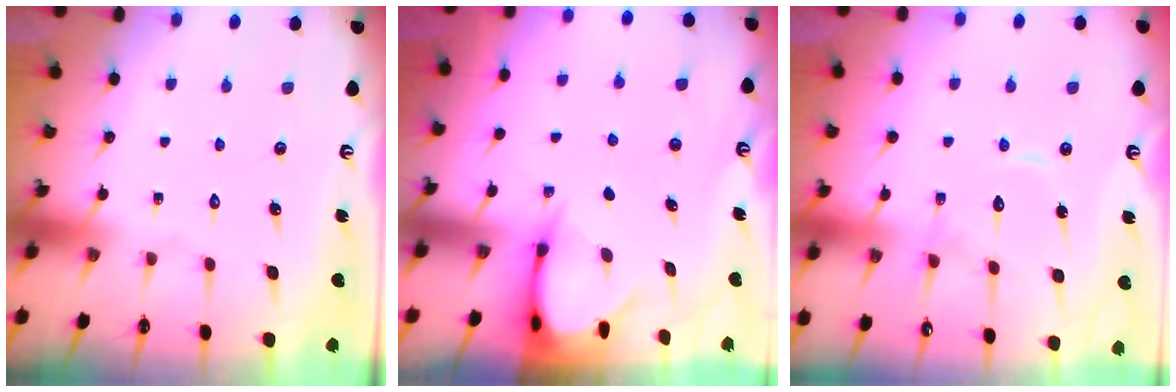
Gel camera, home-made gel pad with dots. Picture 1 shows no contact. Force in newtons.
{"total": 3.5, "press": 3.5, "slide": 0.3}
{"total": 11.2, "press": 11.2, "slide": 0.9}